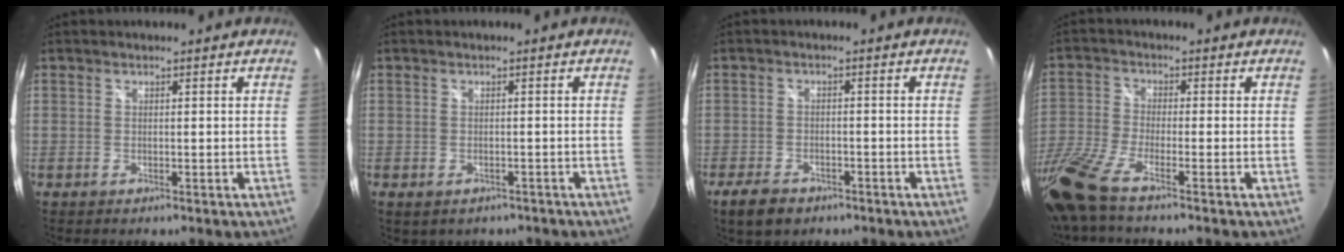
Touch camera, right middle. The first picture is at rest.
{"total": 3.3, "force": [-2.0, 2.1, 1.5], "torque": [-0.032, -0.012, -0.022]}
{"total": 6.0, "force": [-4.1, 3.3, 2.9], "torque": [-0.079, -0.006, -0.068]}
{"total": 11.6, "force": [-8.6, 1.2, 7.6], "torque": [-0.182, -0.034, -0.175]}